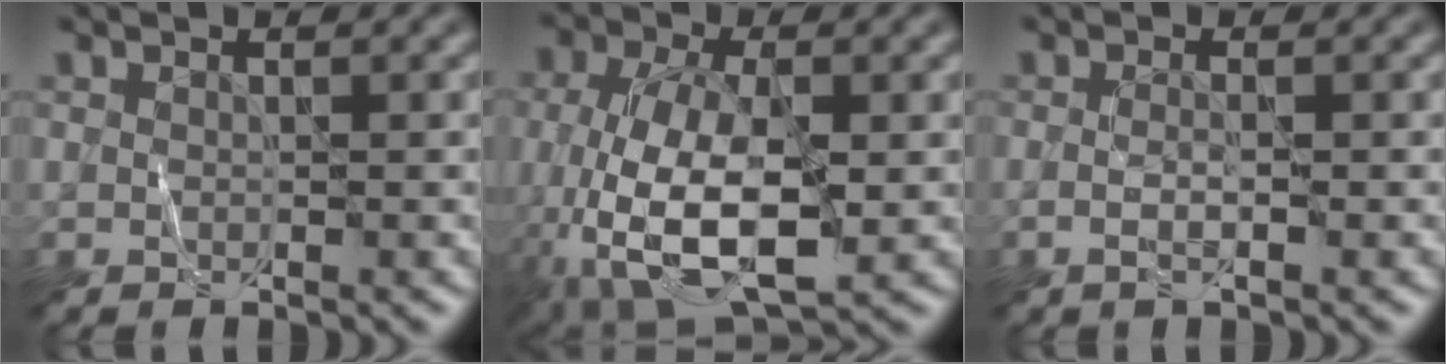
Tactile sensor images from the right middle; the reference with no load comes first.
{"total": 10.3, "force": [-2.6, 5.4, 8.4], "torque": [-0.188, -0.014, -0.047]}
{"total": 1.3, "force": [-0.5, 0.2, 1.1], "torque": [-0.023, 0.000, -0.012]}